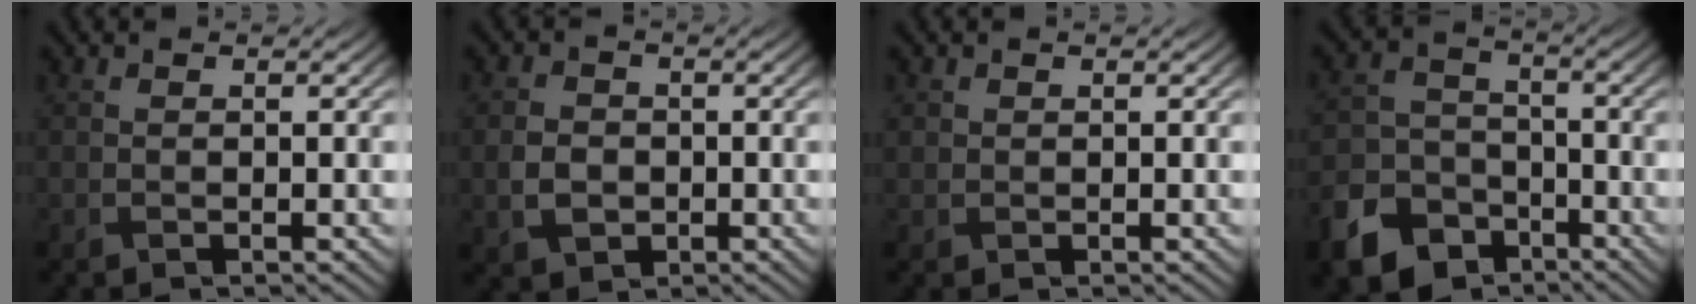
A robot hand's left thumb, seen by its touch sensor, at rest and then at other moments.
{"total": 3.6, "force": [-0.8, 2.9, 1.9], "torque": [-0.046, -0.003, -0.014]}
{"total": 0.7, "force": [0.2, 0.7, 0.1], "torque": [-0.001, -0.002, 0.005]}
{"total": 10.3, "force": [-6.6, 6.6, 4.3], "torque": [-0.112, -0.026, -0.130]}